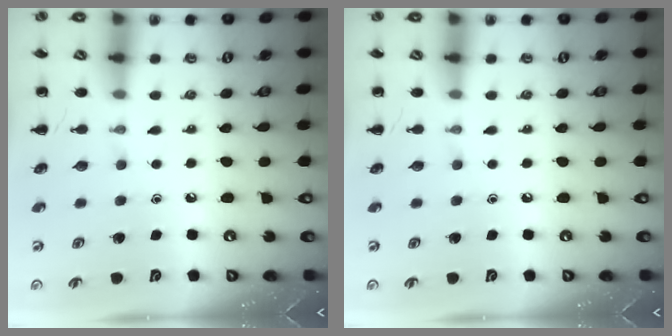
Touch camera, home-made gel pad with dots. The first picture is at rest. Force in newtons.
{"total": 0.0}